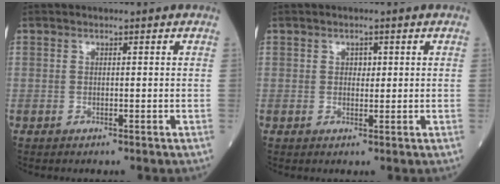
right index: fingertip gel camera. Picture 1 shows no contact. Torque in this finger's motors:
{"motor_torque": [-0.02, -0.02, -0.03, -0.01]}